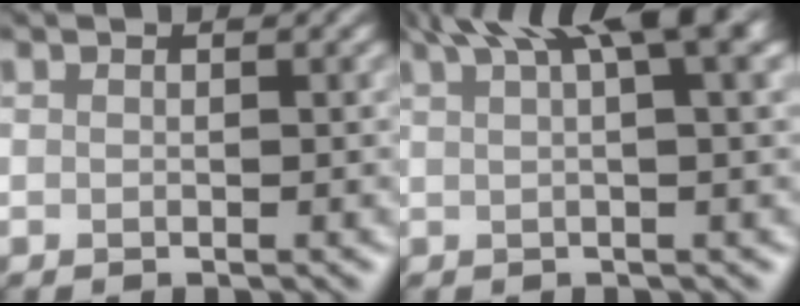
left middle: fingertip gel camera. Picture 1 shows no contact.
{"total": 8.5, "force": [5.1, 2.0, 6.5], "torque": [-0.076, 0.028, 0.073]}